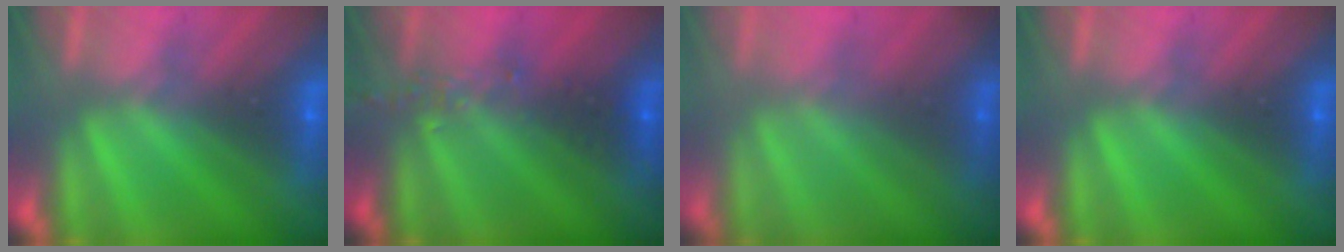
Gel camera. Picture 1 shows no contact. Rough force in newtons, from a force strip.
{"total": 2.4}
{"total": 1.1}
{"total": 0.0}